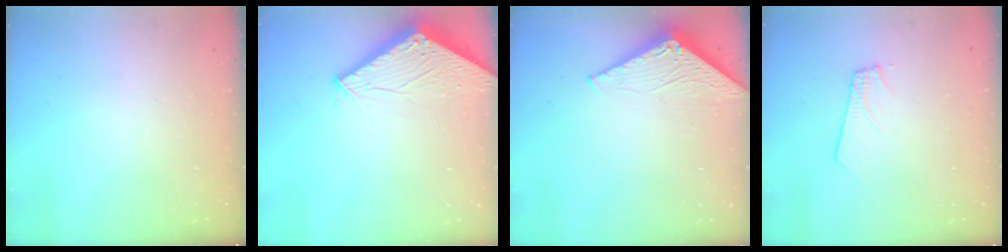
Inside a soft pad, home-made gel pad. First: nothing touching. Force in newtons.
{"total": 3.0, "press": 3.0, "slide": 0.2}
{"total": 3.2, "press": 3.1, "slide": 0.2}
{"total": 2.9, "press": 2.8, "slide": 0.3}